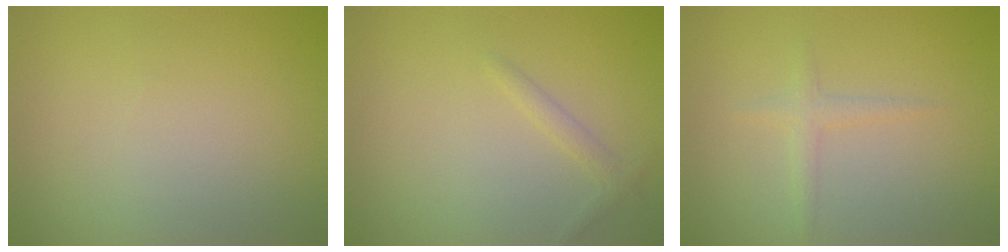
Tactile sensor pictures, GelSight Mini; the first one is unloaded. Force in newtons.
{"total": 1.1, "press": 1.1, "slide": 0.0}
{"total": 1.3, "press": 1.3, "slide": 0.1}